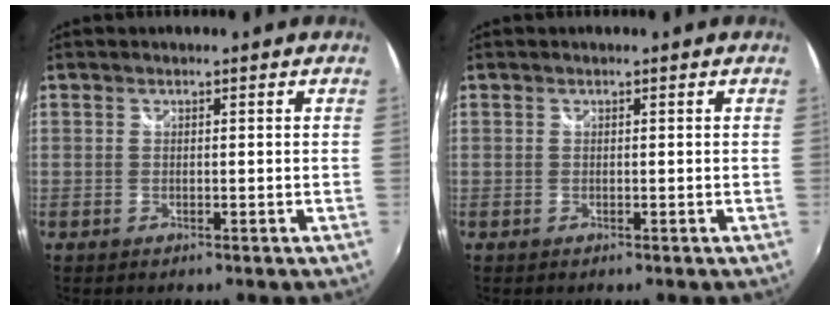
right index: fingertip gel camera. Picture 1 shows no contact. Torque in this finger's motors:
{"motor_torque": [0.00, 0.00, 0.00, -0.01]}